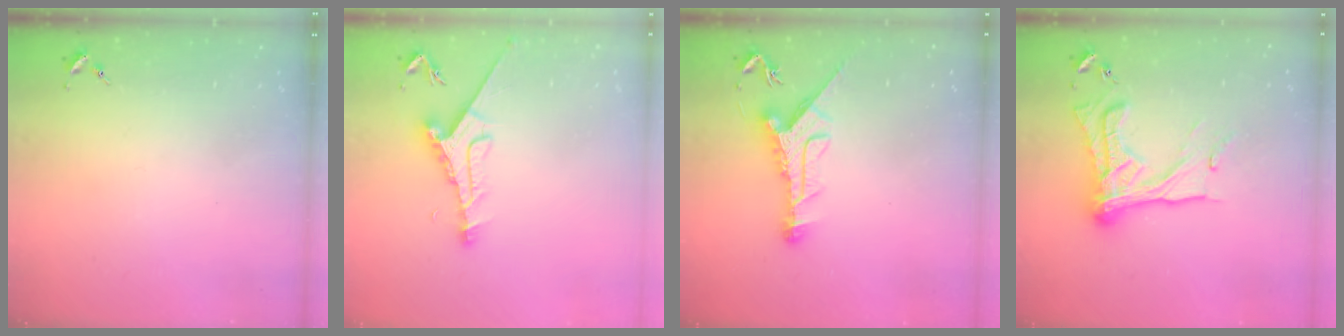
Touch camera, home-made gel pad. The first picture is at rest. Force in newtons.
{"total": 9.4, "press": 9.4, "slide": 0.7}
{"total": 10.7, "press": 10.7, "slide": 0.8}
{"total": 21.5, "press": 21.4, "slide": 1.8}